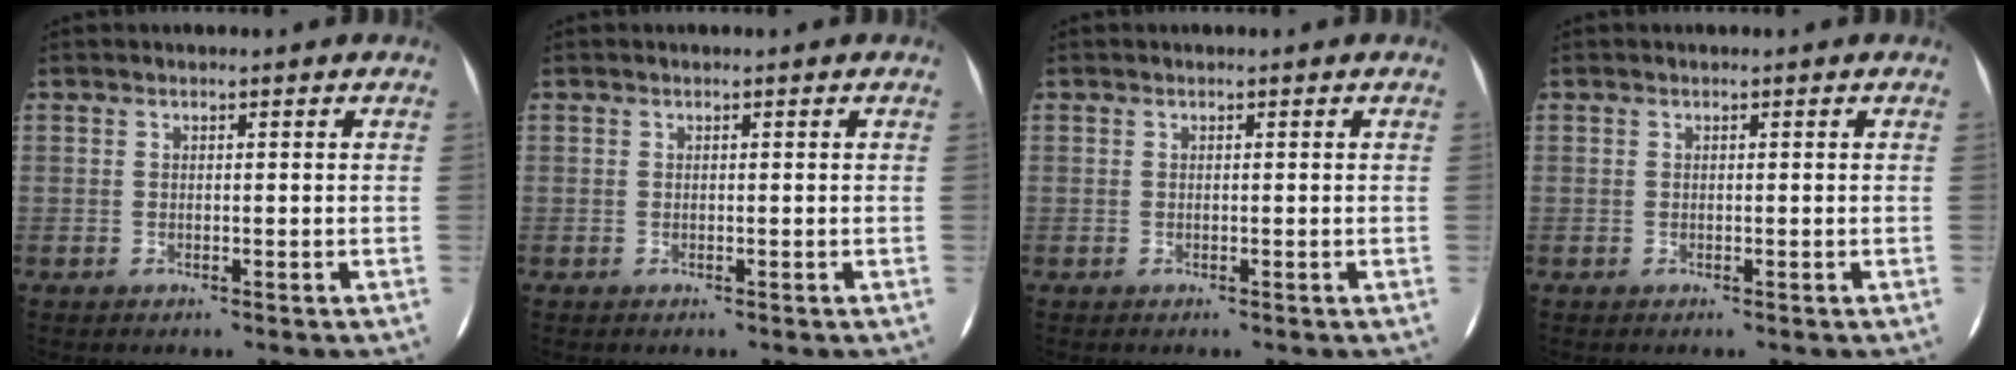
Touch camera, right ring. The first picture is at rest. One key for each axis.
{"total": 0.0}
{"total": 0.0}
{"total": 0.0}